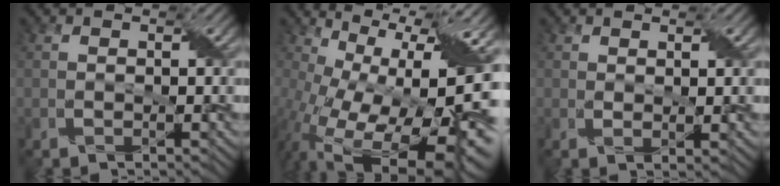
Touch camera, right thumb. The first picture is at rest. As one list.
[{"total": 19.6, "force": [-1.0, 10.4, 16.6], "torque": [-0.219, -0.023, 0.011]}, {"total": 1.6, "force": [1.0, 0.3, 1.3], "torque": [-0.025, -0.002, 0.020]}]